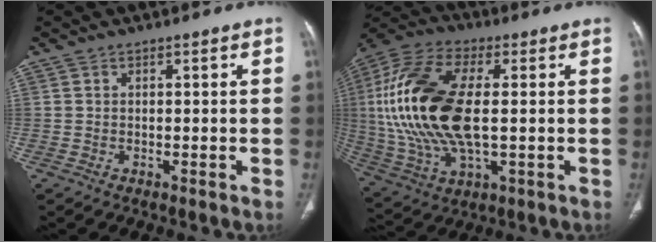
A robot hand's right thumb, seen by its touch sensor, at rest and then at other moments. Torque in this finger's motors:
{"motor_torque": [2.49, 2.52, 1.49, -1.28, 0.91]}